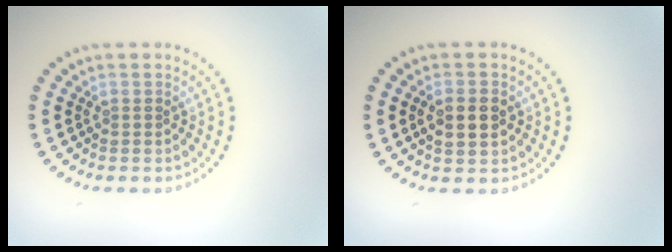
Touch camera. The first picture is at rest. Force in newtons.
{"total": 2.8, "press": 2.8, "slide": 0.3}